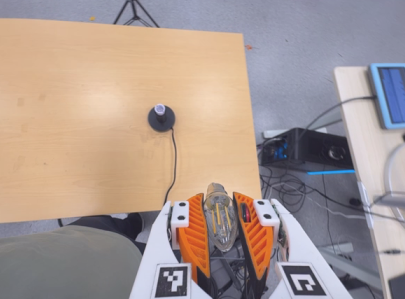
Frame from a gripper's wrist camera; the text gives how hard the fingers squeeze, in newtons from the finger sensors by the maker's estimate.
{"total": 19.9, "left": 21.9, "right": 17.9}